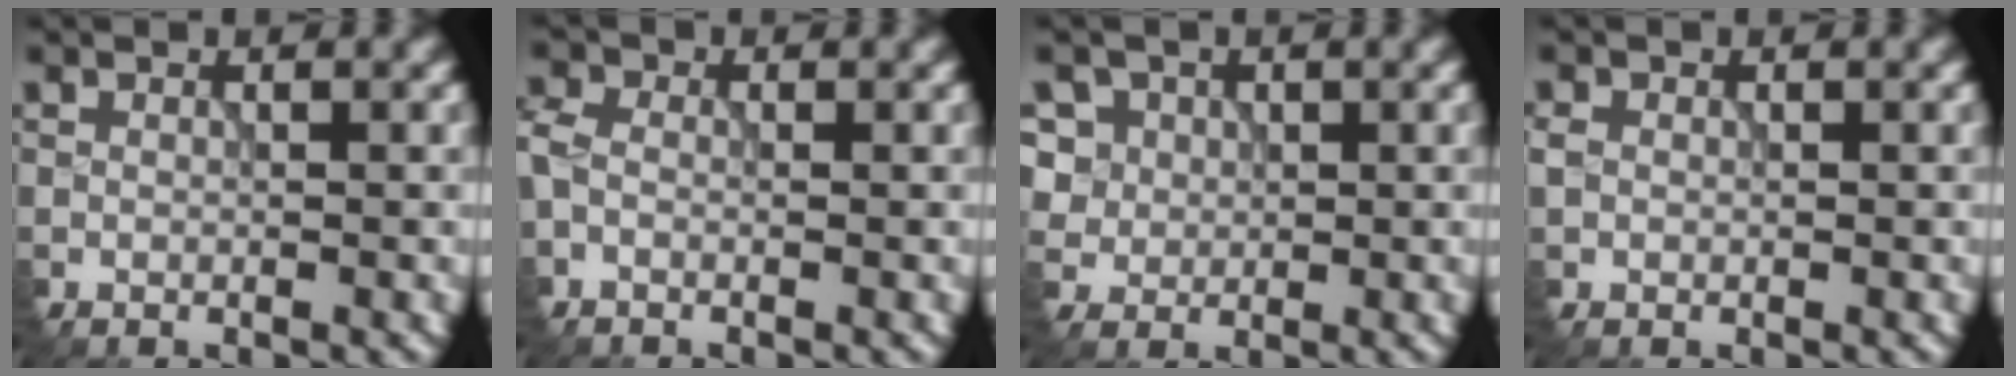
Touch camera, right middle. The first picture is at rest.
{"total": 2.7, "force": [-0.5, 2.0, 1.7], "torque": [-0.044, 0.000, -0.015]}
{"total": 5.7, "force": [2.4, 4.7, 2.1], "torque": [-0.067, 0.013, 0.033]}
{"total": 1.2, "force": [0.0, 1.1, 0.5], "torque": [-0.017, -0.002, 0.002]}